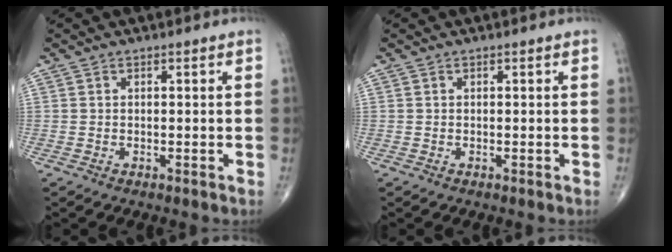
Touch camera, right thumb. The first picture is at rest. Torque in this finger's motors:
{"motor_torque": [0.01, 0.00, -0.03, 0.03, 0.00]}